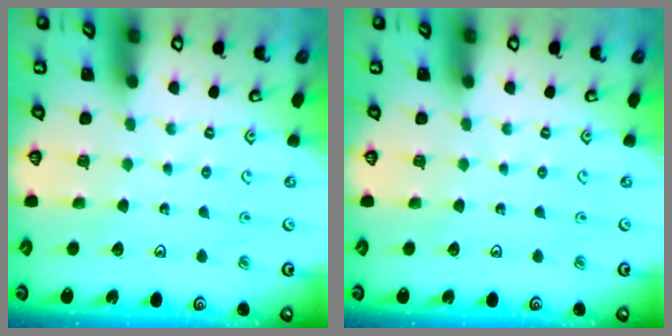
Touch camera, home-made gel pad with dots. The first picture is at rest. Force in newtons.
{"total": 0.0}